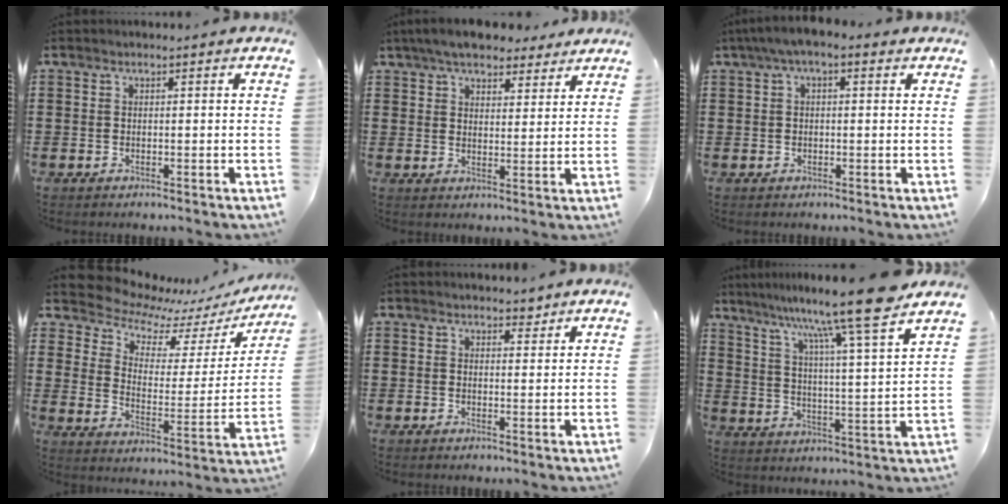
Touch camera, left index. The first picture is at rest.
{"total": 6.1, "force": [5.5, 1.9, 2.0], "torque": [-0.057, -0.002, 0.103]}
{"total": 2.6, "force": [0.6, 1.0, 2.3], "torque": [-0.044, 0.007, 0.009]}
{"total": 7.6, "force": [7.1, 2.2, 1.4], "torque": [-0.066, -0.061, 0.122]}
{"total": 2.3, "force": [2.0, 1.0, 0.6], "torque": [0.000, 0.000, 0.035]}
{"total": 11.6, "force": [9.8, -1.6, 6.0], "torque": [-0.126, -0.066, 0.152]}